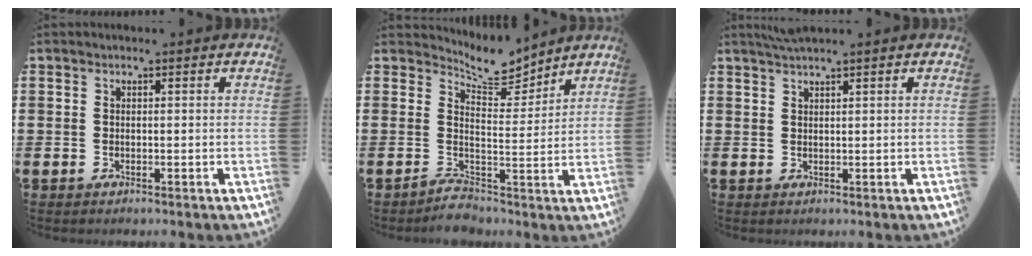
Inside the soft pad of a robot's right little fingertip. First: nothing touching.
{"total": 5.9, "force": [3.9, 3.7, 2.5], "torque": [-0.055, -0.027, 0.068]}
{"total": 1.7, "force": [1.5, -0.2, 0.8], "torque": [-0.015, 0.002, 0.028]}